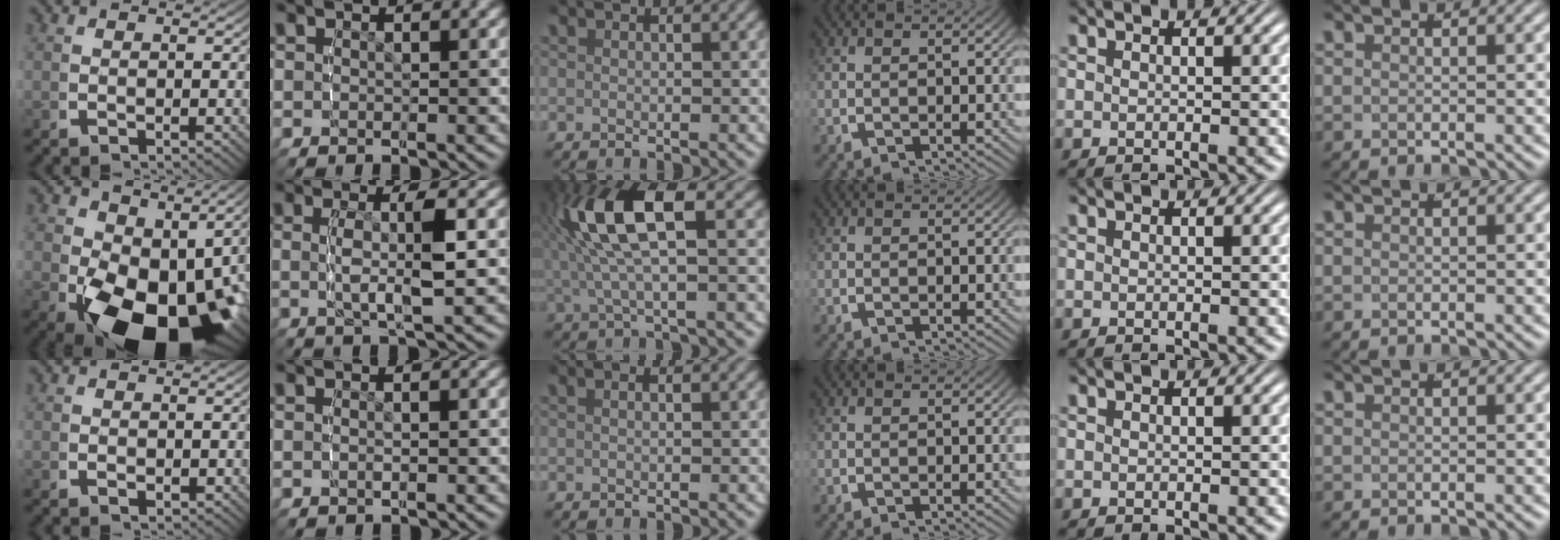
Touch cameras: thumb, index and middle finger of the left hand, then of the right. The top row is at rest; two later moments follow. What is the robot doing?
{"motion": "lift_and_place", "object": "legos"}